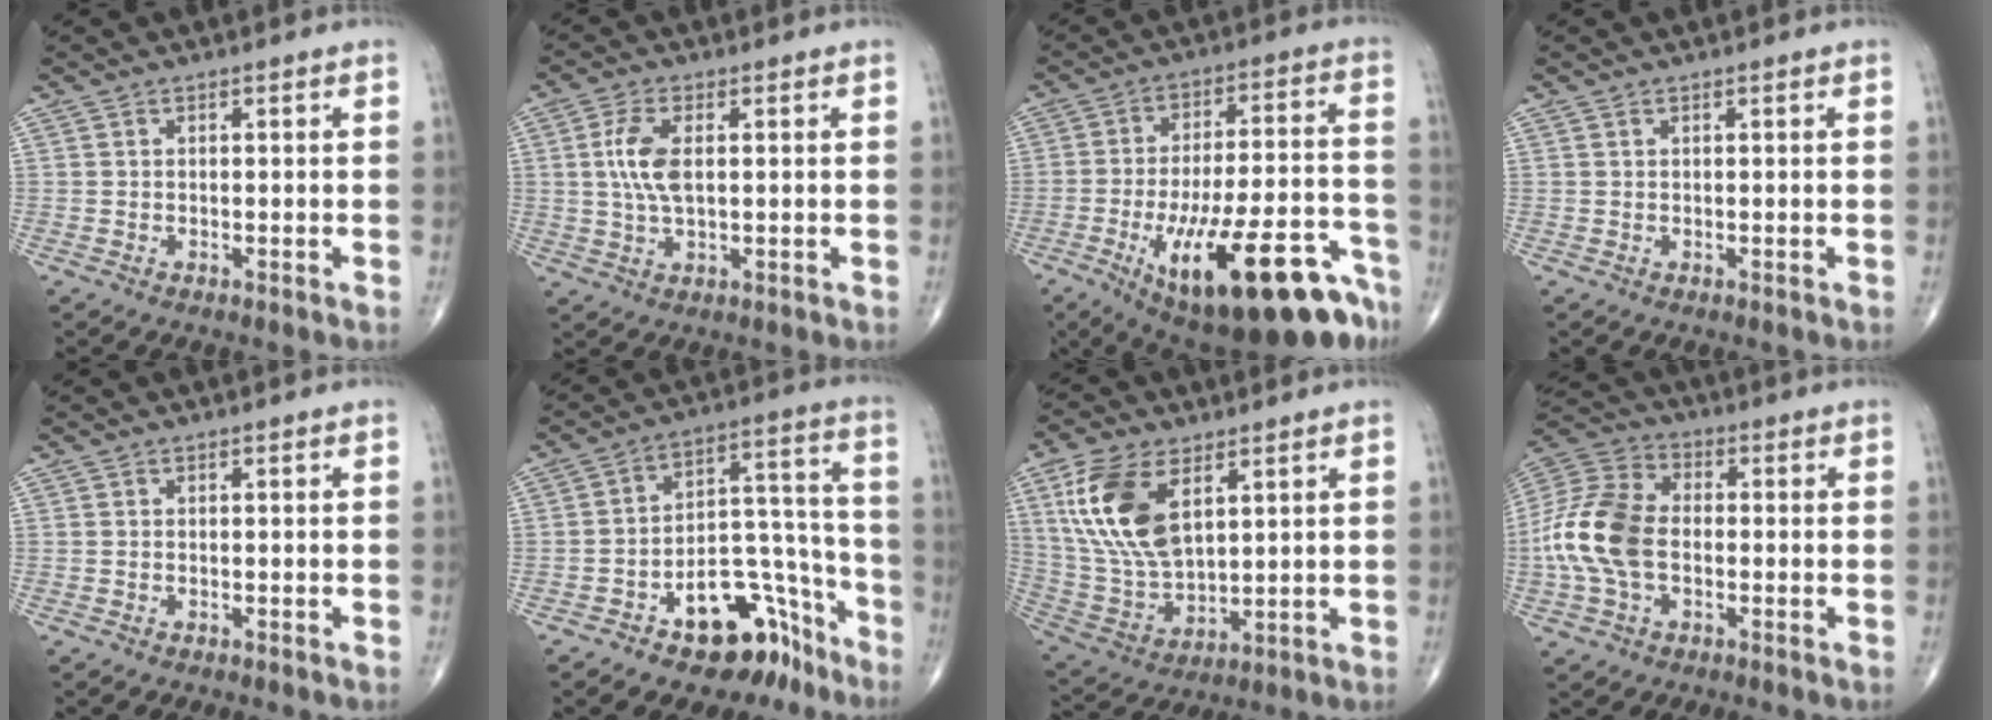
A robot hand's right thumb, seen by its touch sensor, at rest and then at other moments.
{"total": 6.7, "force": [1.0, 3.1, 5.8], "torque": [-0.131, 0.001, 0.017]}
{"total": 26.6, "force": [-14.0, 8.2, 21.0], "torque": [-0.268, 0.062, -0.200]}
{"total": 0.0}
{"total": 0.0}
{"total": 16.5, "force": [-9.8, 8.8, 10.0], "torque": [-0.085, 0.107, -0.141]}
{"total": 16.2, "force": [6.2, 8.6, 12.3], "torque": [-0.241, -0.021, 0.130]}
{"total": 14.8, "force": [-1.8, 9.4, 11.3], "torque": [-0.245, 0.030, -0.037]}